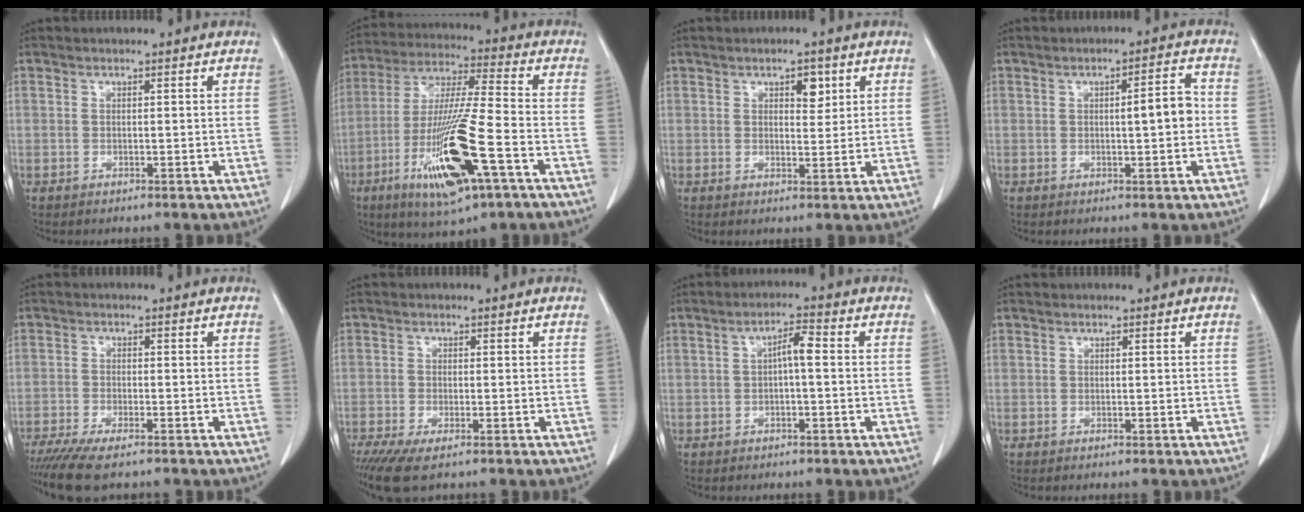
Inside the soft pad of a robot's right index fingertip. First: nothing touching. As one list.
[{"total": 18.1, "force": [-7.2, 1.6, 16.5], "torque": [-0.344, -0.032, -0.127]}, {"total": 3.2, "force": [1.5, 1.5, 2.3], "torque": [-0.030, -0.001, 0.022]}, {"total": 4.3, "force": [-0.1, 0.8, 4.3], "torque": [-0.059, 0.009, -0.002]}, {"total": 8.7, "force": [-7.0, 1.3, 5.0], "torque": [-0.078, -0.019, -0.114]}, {"total": 6.1, "force": [-4.4, 1.3, 4.1], "torque": [-0.070, -0.017, -0.073]}, {"total": 3.3, "force": [0.0, 0.6, 3.2], "torque": [-0.054, 0.011, -0.001]}, {"total": 0.0}]